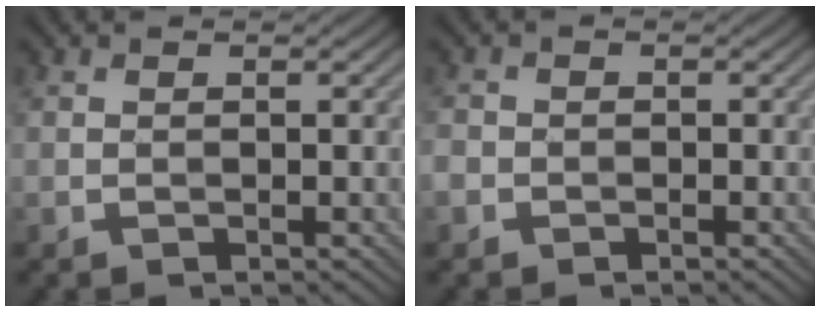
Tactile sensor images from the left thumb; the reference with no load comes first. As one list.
[{"total": 1.5, "force": [-0.9, 1.2, 0.2], "torque": [-0.004, -0.004, -0.023]}]